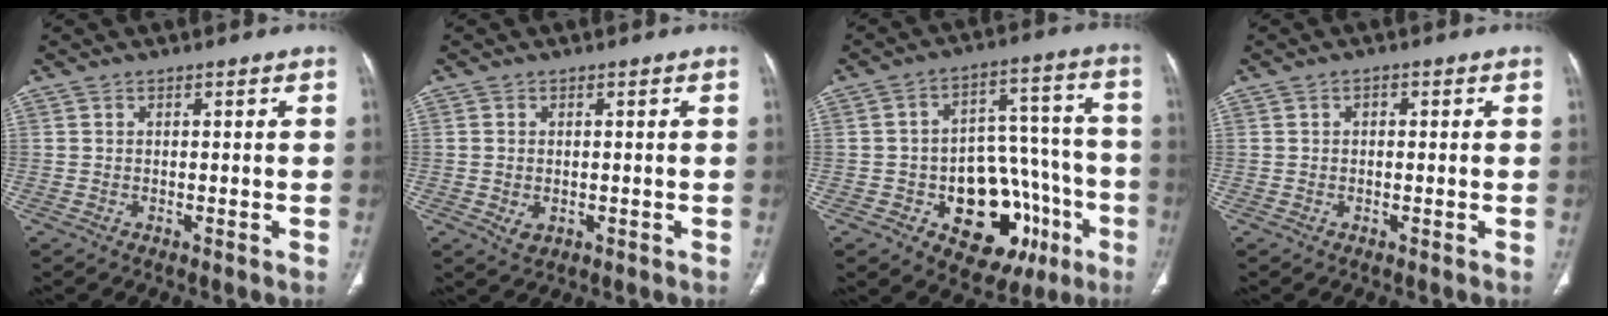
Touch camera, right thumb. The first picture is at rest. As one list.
[{"total": 2.6, "force": [-0.4, 1.9, 1.7], "torque": [-0.029, -0.001, 0.001]}, {"total": 21.1, "force": [-8.2, 13.0, 14.6], "torque": [-0.152, 0.063, -0.099]}, {"total": 1.1, "force": [0.3, 0.7, 0.8], "torque": [-0.009, 0.004, 0.003]}]